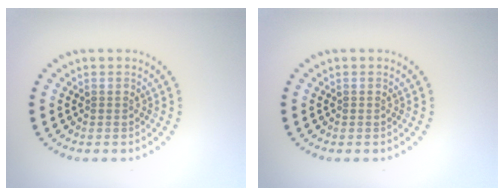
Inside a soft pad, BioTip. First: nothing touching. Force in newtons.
{"total": 0.0}